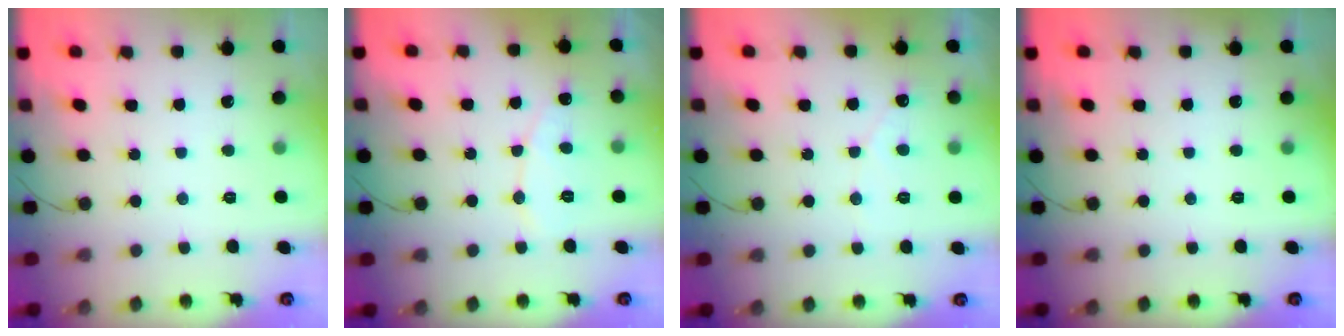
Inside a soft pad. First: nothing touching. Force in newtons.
{"total": 5.7, "press": 5.7, "slide": 0.4}
{"total": 3.0, "press": 3.0, "slide": 0.1}
{"total": 0.0}